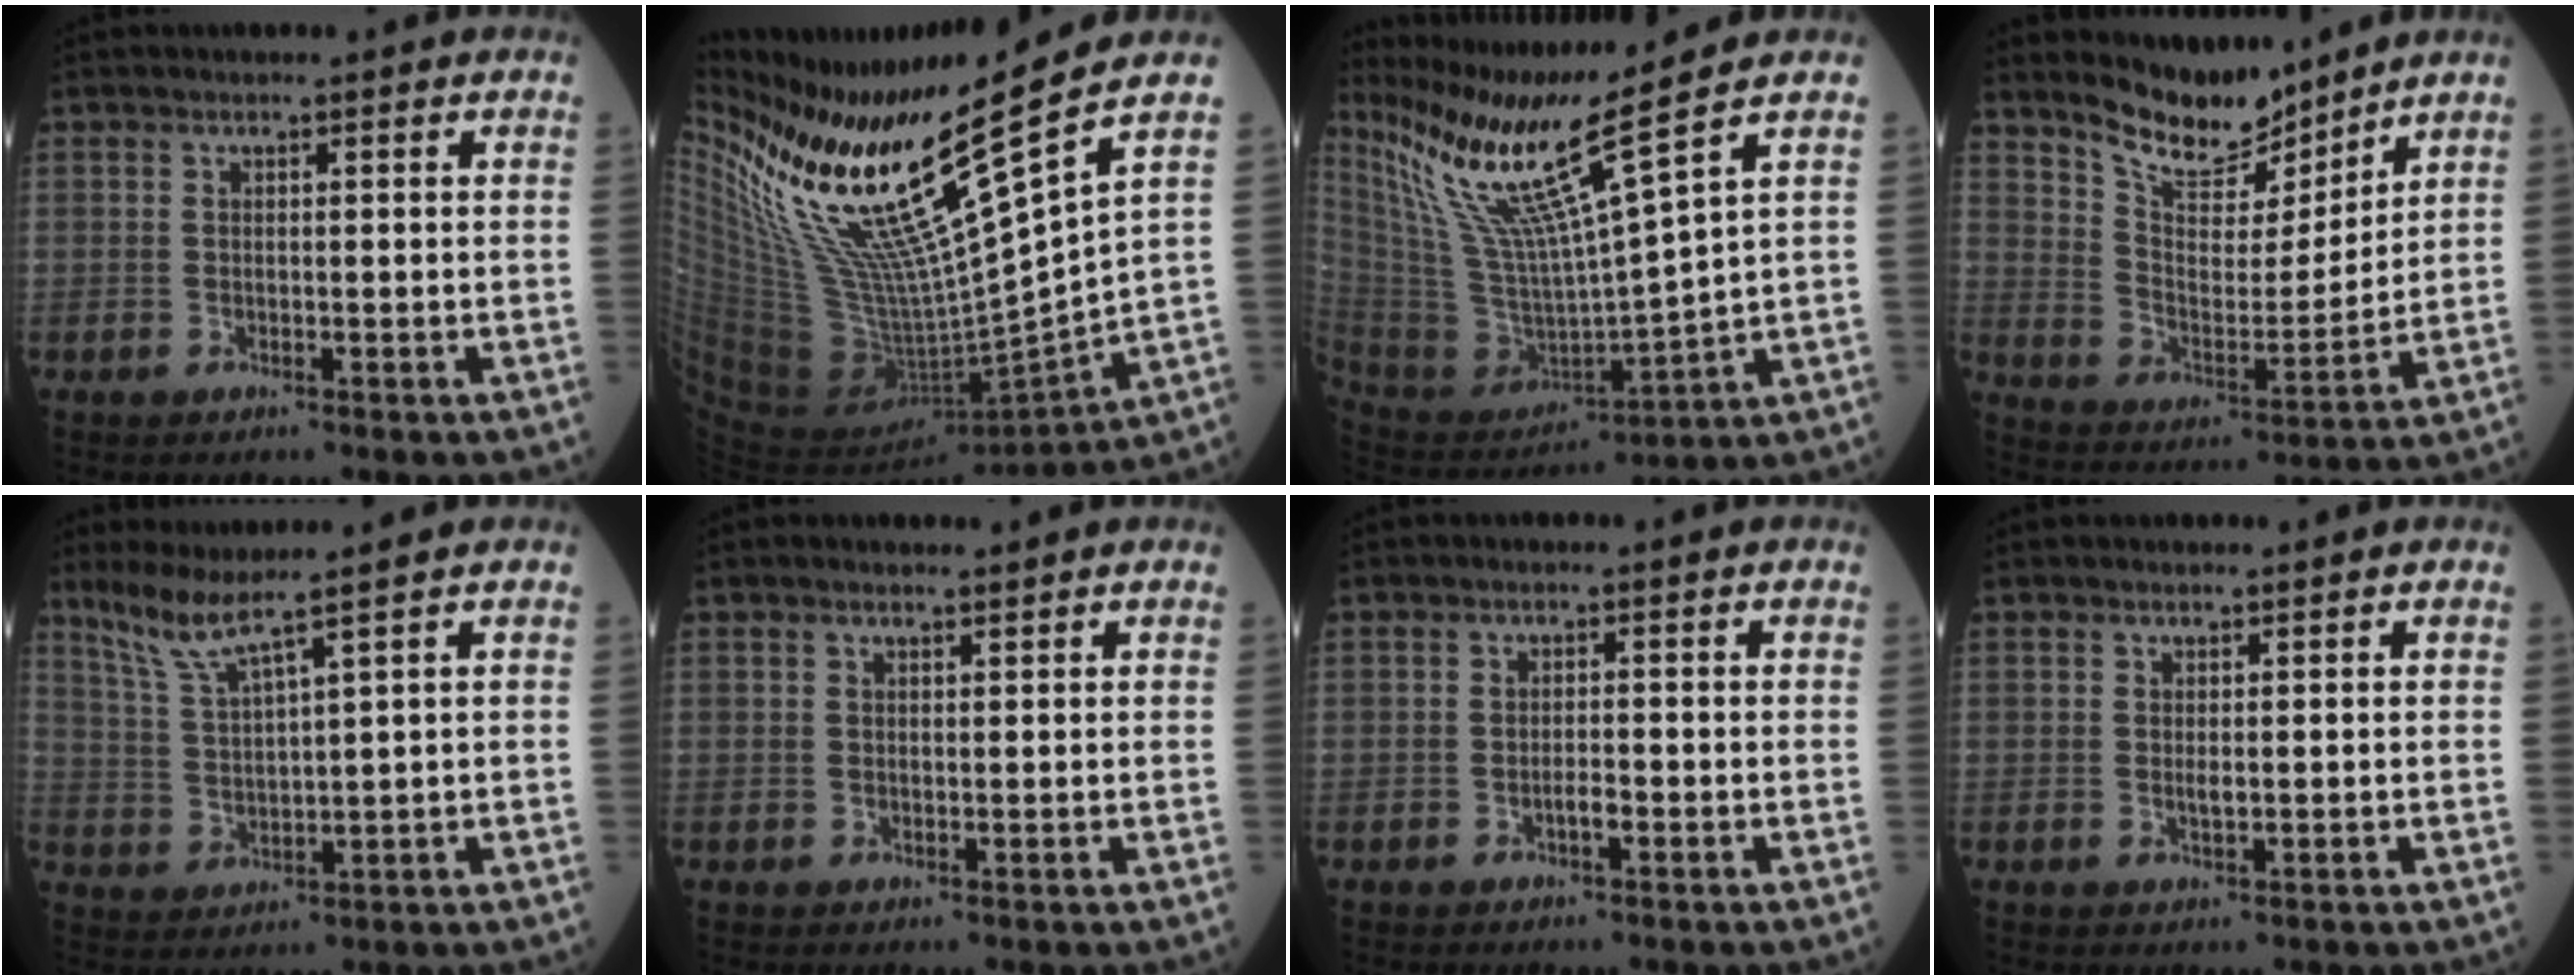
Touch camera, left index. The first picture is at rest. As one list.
[{"total": 19.8, "force": [12.2, -0.5, 15.6], "torque": [-0.270, -0.026, 0.225]}, {"total": 14.3, "force": [10.3, -2.8, 9.5], "torque": [-0.186, -0.020, 0.210]}, {"total": 10.8, "force": [9.7, 2.6, 3.8], "torque": [-0.073, -0.008, 0.181]}, {"total": 5.5, "force": [4.3, -1.3, 3.2], "torque": [-0.068, -0.006, 0.093]}, {"total": 1.1, "force": [1.0, 0.1, 0.4], "torque": [-0.010, 0.003, 0.016]}, {"total": 1.2, "force": [-0.7, 0.3, 1.0], "torque": [-0.018, 0.000, -0.013]}, {"total": 0.9, "force": [0.2, 0.3, 0.9], "torque": [-0.018, -0.003, 0.004]}]